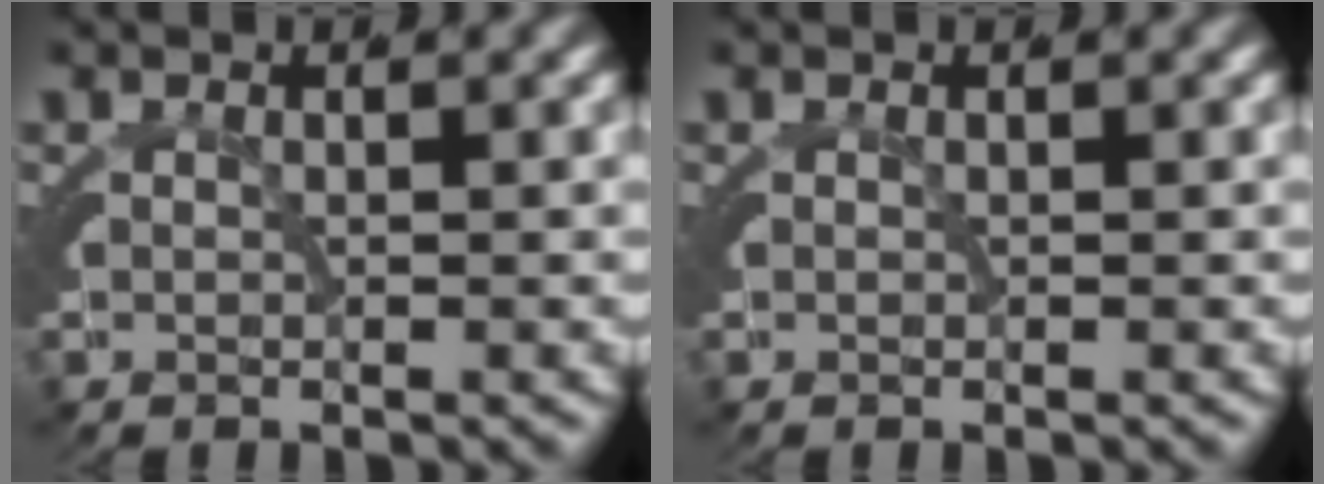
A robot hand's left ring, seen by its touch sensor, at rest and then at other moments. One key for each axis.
{"total": 0.0}